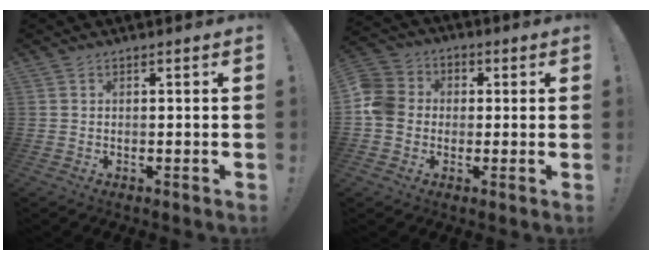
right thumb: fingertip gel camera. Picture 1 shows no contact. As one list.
[{"total": 9.8, "force": [-1.3, 8.7, 4.4], "torque": [-0.076, 0.028, -0.021]}]